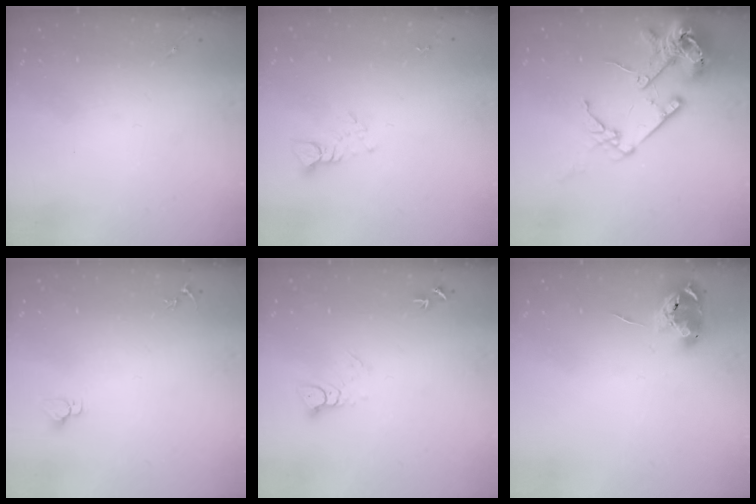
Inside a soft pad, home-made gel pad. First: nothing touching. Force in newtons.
{"total": 3.5, "press": 3.5, "slide": 0.3}
{"total": 17.6, "press": 17.4, "slide": 2.3}
{"total": 2.8, "press": 2.8, "slide": 0.2}
{"total": 4.7, "press": 4.7, "slide": 0.2}
{"total": 9.6, "press": 9.6, "slide": 0.6}